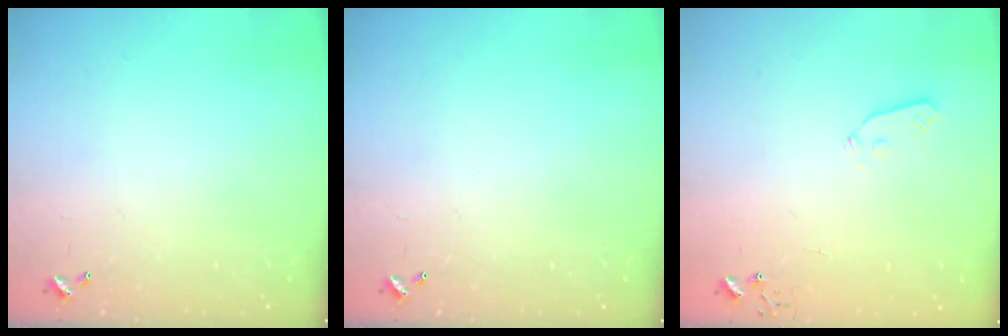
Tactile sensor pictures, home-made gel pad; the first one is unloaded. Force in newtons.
{"total": 0.0}
{"total": 3.7, "press": 3.7, "slide": 0.4}